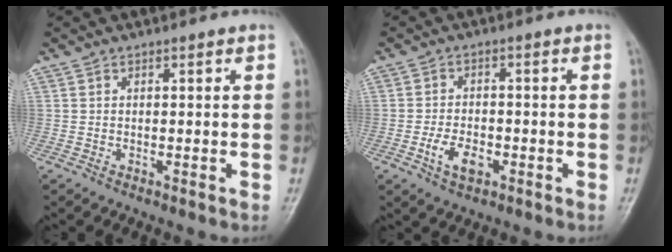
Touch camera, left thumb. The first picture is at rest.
{"total": 5.3, "force": [-2.2, 3.0, 3.8], "torque": [-0.067, 0.011, -0.041]}